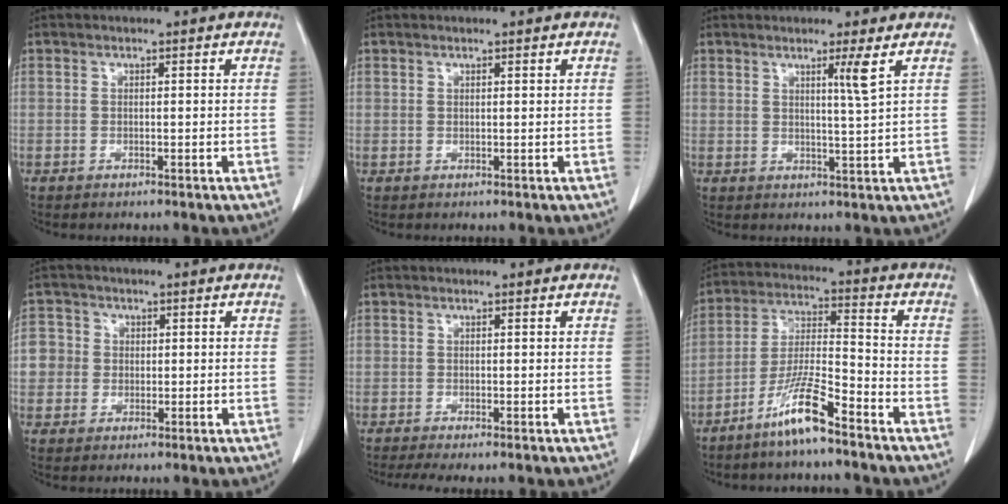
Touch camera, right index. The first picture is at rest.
{"total": 0.6, "force": [0.5, 0.2, 0.1], "torque": [-0.003, -0.003, 0.008]}
{"total": 3.2, "force": [1.9, -1.0, 2.4], "torque": [-0.041, -0.014, 0.034]}
{"total": 4.8, "force": [0.1, 4.7, 0.6], "torque": [-0.007, 0.016, 0.000]}
{"total": 2.2, "force": [-1.4, 0.6, 1.5], "torque": [-0.034, -0.009, -0.028]}
{"total": 9.5, "force": [-6.6, 0.7, 6.7], "torque": [-0.137, -0.016, -0.134]}